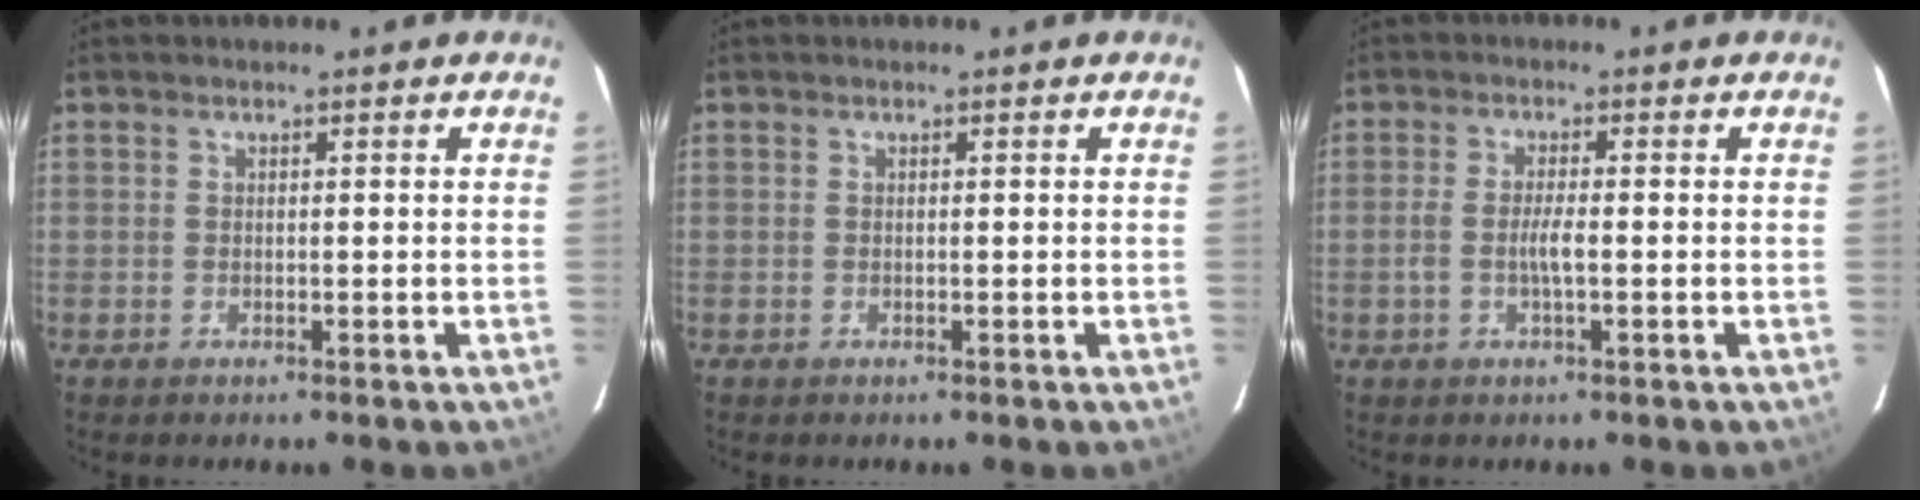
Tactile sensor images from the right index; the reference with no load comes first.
{"total": 0.0}
{"total": 3.2, "force": [-0.8, 0.4, 3.1], "torque": [-0.062, 0.001, -0.016]}